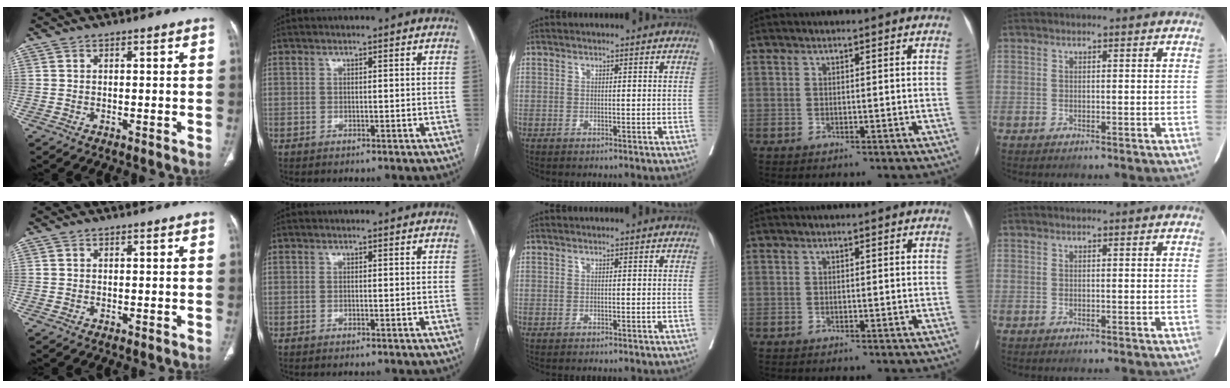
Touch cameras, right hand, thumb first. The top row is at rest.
{}